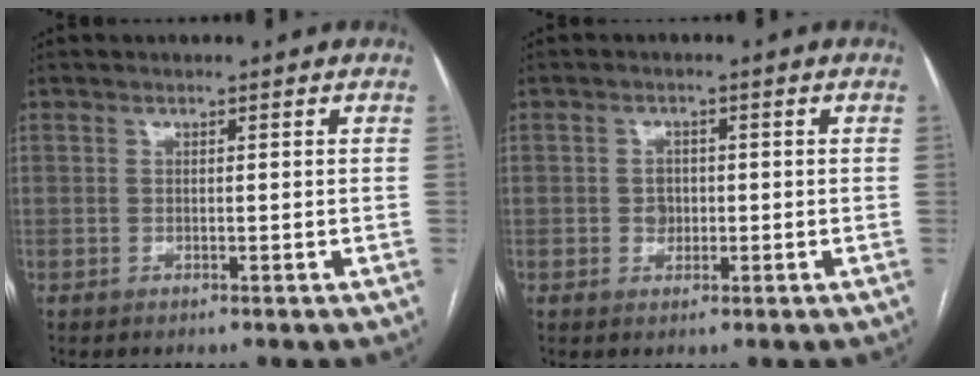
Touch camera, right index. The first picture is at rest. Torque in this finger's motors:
{"motor_torque": [0.60, 0.30, 0.10, 0.01]}